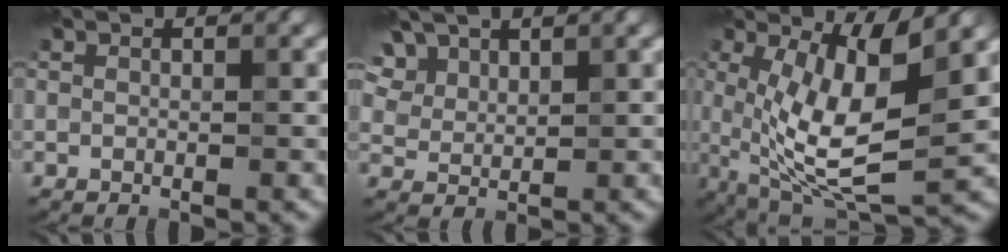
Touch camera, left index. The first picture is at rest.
{"total": 4.7, "force": [3.1, 2.6, 2.4], "torque": [-0.061, 0.007, 0.063]}
{"total": 8.2, "force": [1.0, 2.1, 7.8], "torque": [-0.146, -0.012, 0.021]}